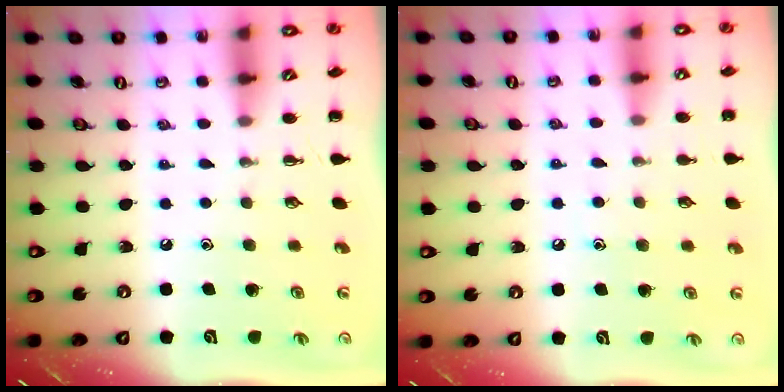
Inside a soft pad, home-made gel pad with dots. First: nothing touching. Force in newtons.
{"total": 5.5, "press": 5.4, "slide": 1.5}